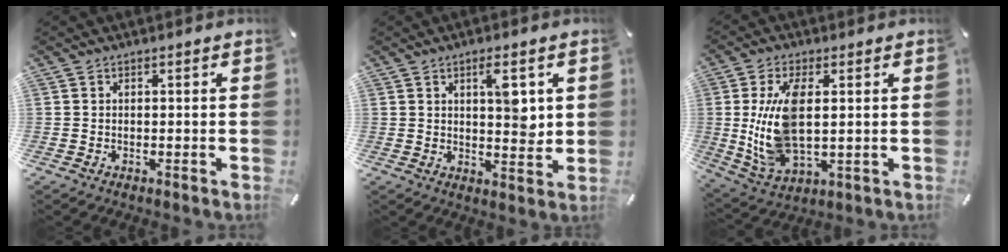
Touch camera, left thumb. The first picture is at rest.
{"total": 7.4, "force": [2.7, 3.0, 6.2], "torque": [-0.077, -0.017, 0.036]}
{"total": 13.4, "force": [1.7, 6.4, 11.7], "torque": [-0.270, -0.015, 0.030]}